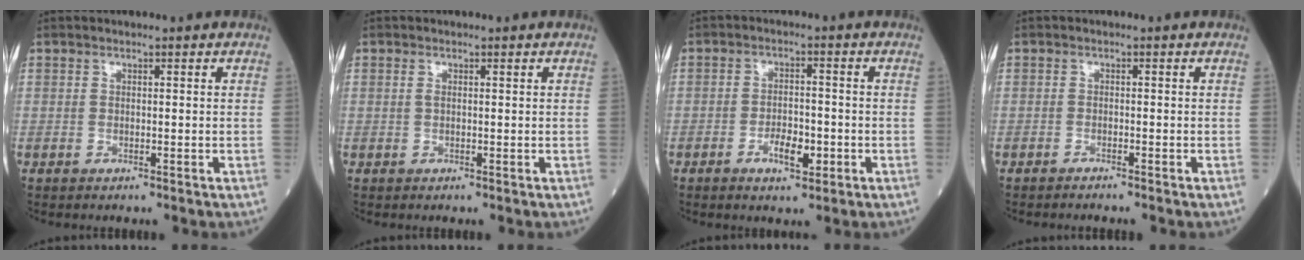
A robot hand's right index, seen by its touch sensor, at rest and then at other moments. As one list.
[{"total": 0.6, "force": [0.3, 0.2, 0.6], "torque": [-0.018, 0.004, 0.006]}, {"total": 4.4, "force": [-1.8, 1.7, 3.5], "torque": [-0.062, 0.003, -0.029]}, {"total": 0.6, "force": [-0.6, -0.2, 0.1], "torque": [-0.003, -0.001, -0.009]}]